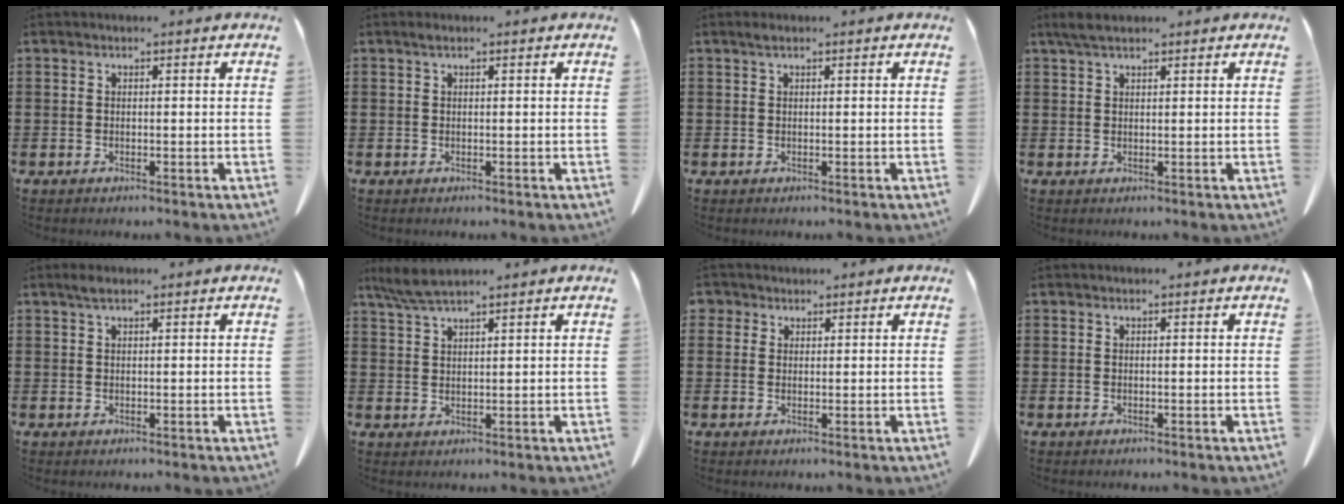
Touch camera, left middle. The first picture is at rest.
{"total": 0.6, "force": [0.2, 0.1, 0.5], "torque": [-0.012, 0.001, 0.005]}
{"total": 0.9, "force": [0.5, 0.2, 0.7], "torque": [-0.014, 0.003, 0.008]}
{"total": 2.5, "force": [1.8, 0.7, 1.6], "torque": [-0.036, 0.004, 0.033]}
{"total": 1.2, "force": [0.7, 0.4, 0.9], "torque": [-0.021, 0.001, 0.013]}
{"total": 4.0, "force": [3.1, 0.4, 2.4], "torque": [-0.055, -0.001, 0.059]}
{"total": 2.0, "force": [1.4, 1.4, 0.3], "torque": [-0.012, 0.007, 0.028]}
{"total": 0.0}